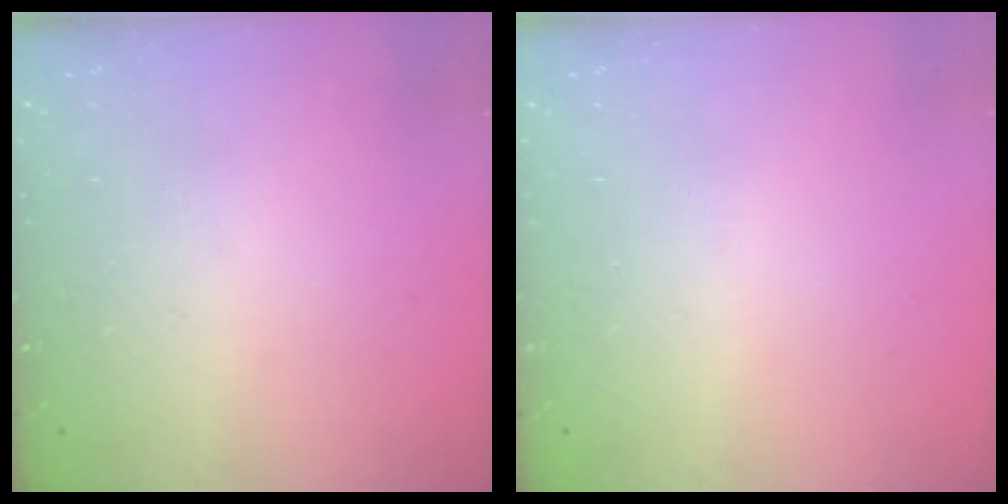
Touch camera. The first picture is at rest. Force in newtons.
{"total": 0.0}